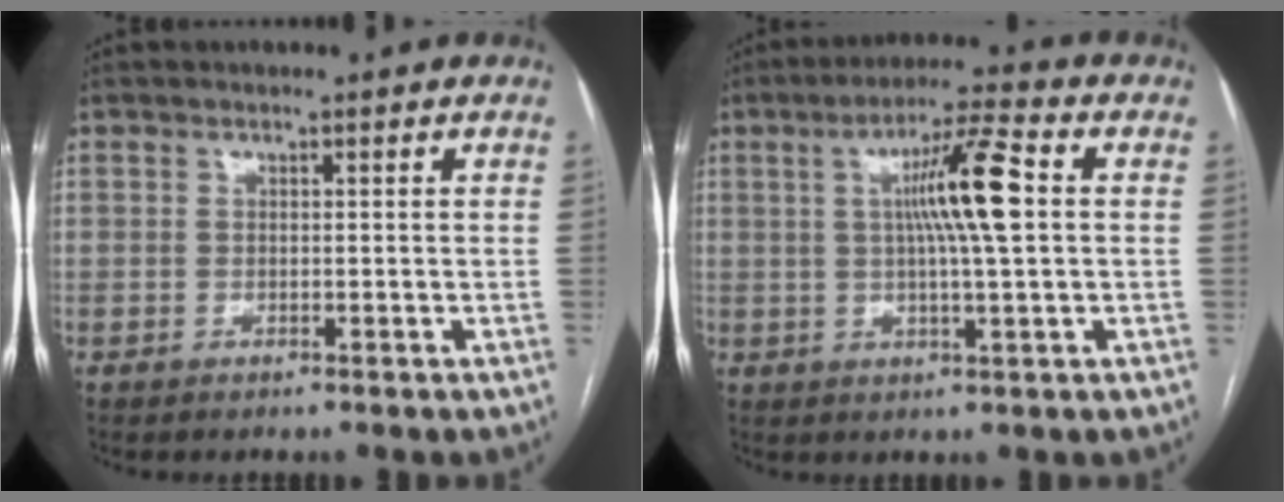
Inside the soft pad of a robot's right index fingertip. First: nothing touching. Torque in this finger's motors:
{"motor_torque": [0.94, 0.25, 0.34, 0.17]}